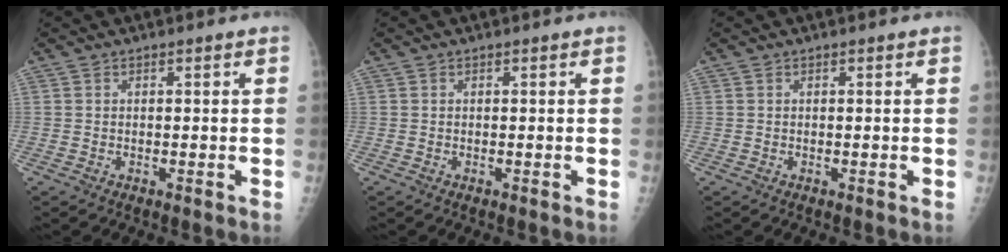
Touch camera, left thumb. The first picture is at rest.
{"total": 0.0}
{"total": 0.0}